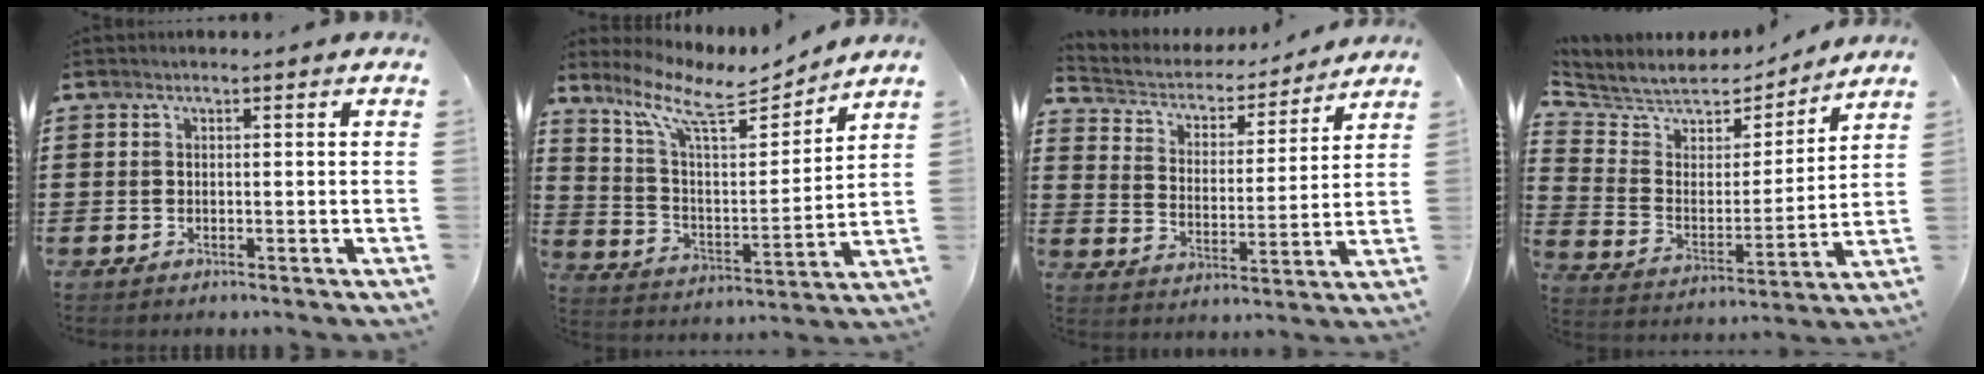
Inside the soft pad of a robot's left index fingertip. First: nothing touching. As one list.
[{"total": 10.3, "force": [8.2, 2.8, 5.5], "torque": [-0.141, -0.043, 0.143]}, {"total": 3.8, "force": [3.4, 1.3, 0.8], "torque": [-0.040, -0.027, 0.051]}, {"total": 6.2, "force": [5.9, 2.0, 0.9], "torque": [-0.059, -0.048, 0.097]}]